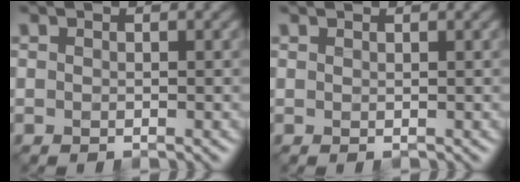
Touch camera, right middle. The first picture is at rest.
{"total": 0.8, "force": [0.8, 0.1, 0.3], "torque": [-0.008, -0.001, 0.010]}